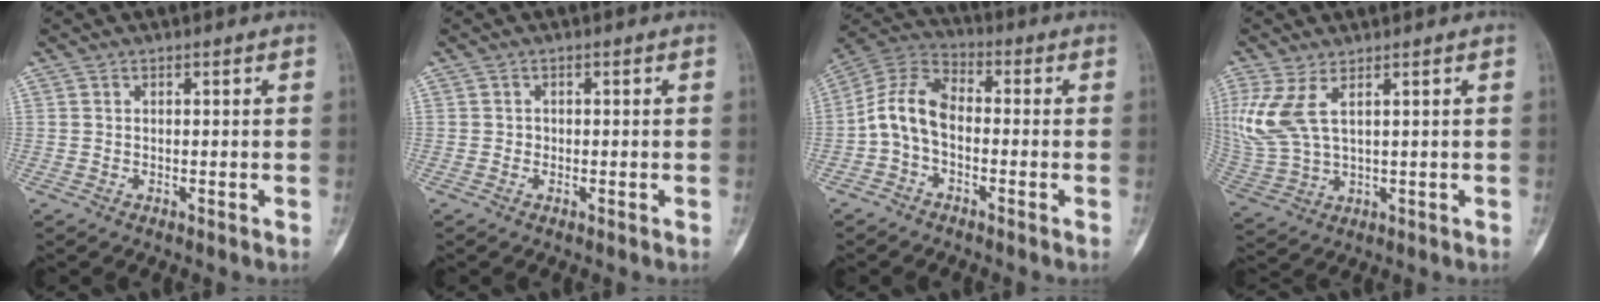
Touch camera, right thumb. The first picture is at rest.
{"total": 0.6, "force": [-0.1, 0.6, 0.1], "torque": [0.003, 0.004, -0.002]}
{"total": 9.2, "force": [-1.8, 5.9, 6.9], "torque": [-0.124, 0.032, -0.051]}
{"total": 9.3, "force": [3.8, 3.8, 7.6], "torque": [-0.190, -0.009, 0.090]}